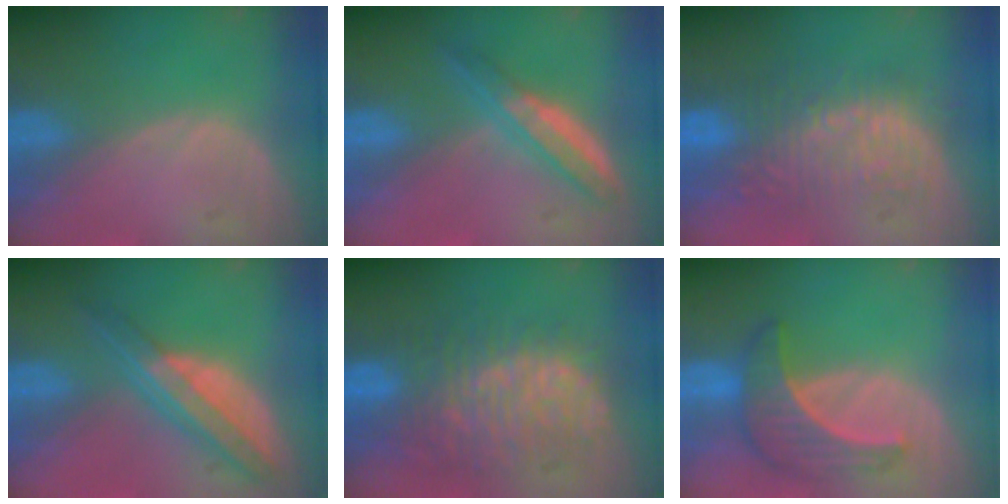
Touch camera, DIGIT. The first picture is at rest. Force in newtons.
{"total": 4.8, "press": 4.7, "slide": 0.3}
{"total": 8.9, "press": 8.7, "slide": 2.0}
{"total": 7.5, "press": 6.3, "slide": 4.0}
{"total": 11.1, "press": 11.0, "slide": 1.2}
{"total": 6.6, "press": 6.5, "slide": 0.9}